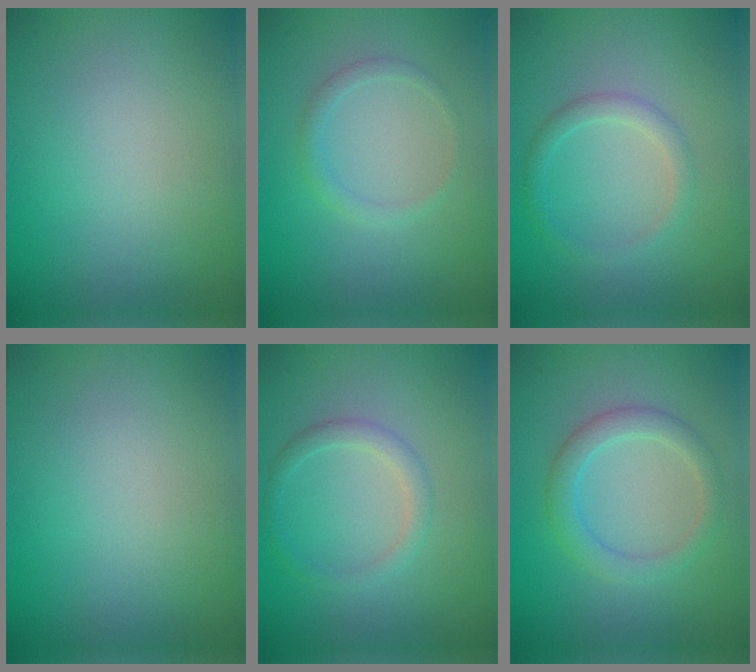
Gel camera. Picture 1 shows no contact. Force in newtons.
{"total": 1.2, "press": 1.2, "slide": 0.0}
{"total": 1.7, "press": 1.7, "slide": 0.1}
{"total": 0.0}
{"total": 1.7, "press": 1.7, "slide": 0.0}
{"total": 2.7, "press": 2.6, "slide": 0.3}